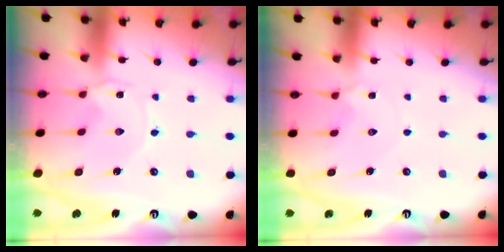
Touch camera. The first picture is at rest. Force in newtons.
{"total": 4.0, "press": 4.0, "slide": 0.8}